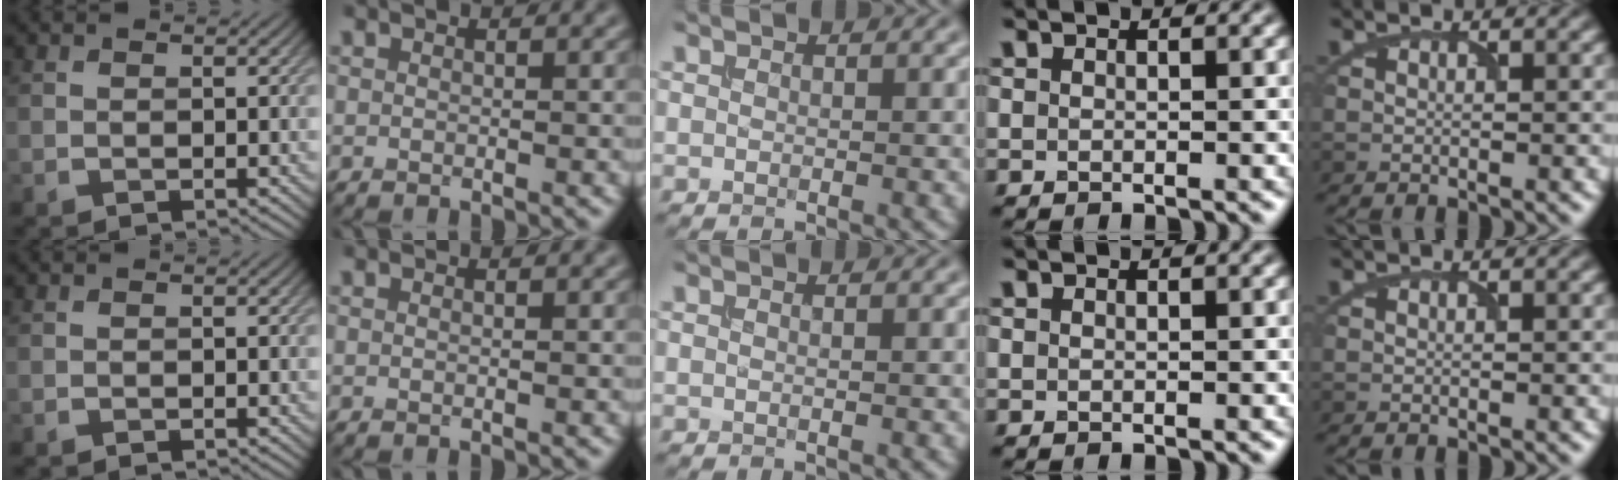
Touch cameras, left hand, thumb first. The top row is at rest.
{}